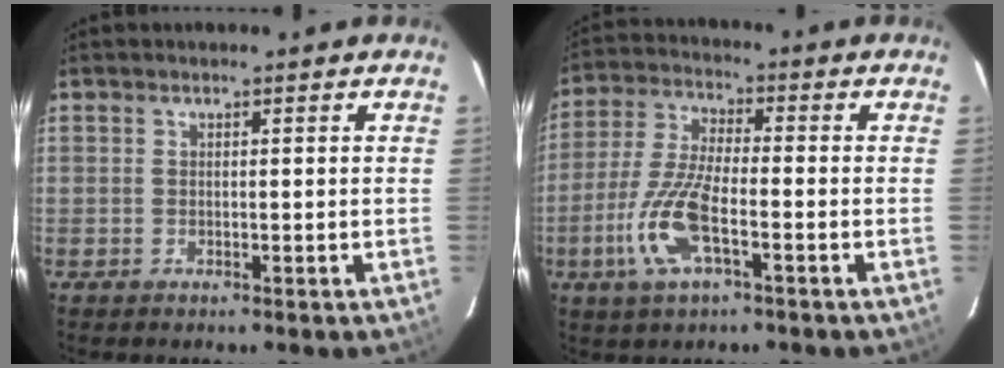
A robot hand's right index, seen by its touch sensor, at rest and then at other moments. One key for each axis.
{"total": 11.6, "fx": -4.5, "fy": 3.7, "fz": 10.0, "tx": -0.222, "ty": -0.004, "tz": -0.090}